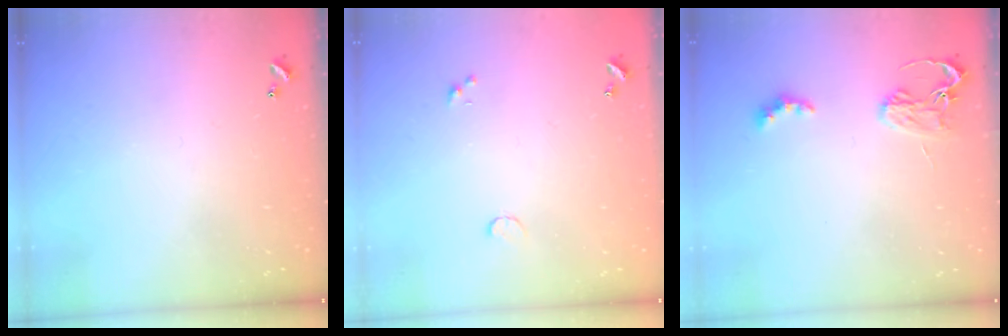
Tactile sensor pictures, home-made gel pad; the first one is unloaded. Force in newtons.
{"total": 0.5, "press": 0.4, "slide": 0.3}
{"total": 2.9, "press": 2.8, "slide": 0.6}